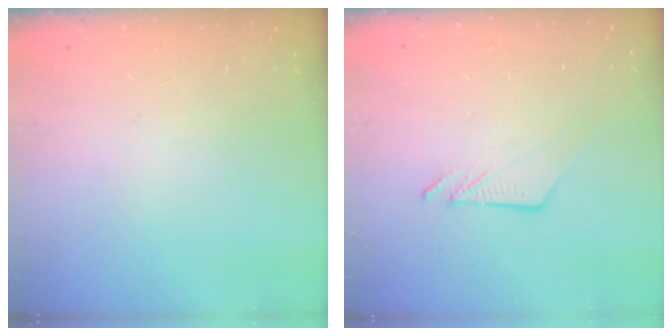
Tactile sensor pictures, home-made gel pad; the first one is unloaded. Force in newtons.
{"total": 7.0, "press": 7.0, "slide": 0.1}